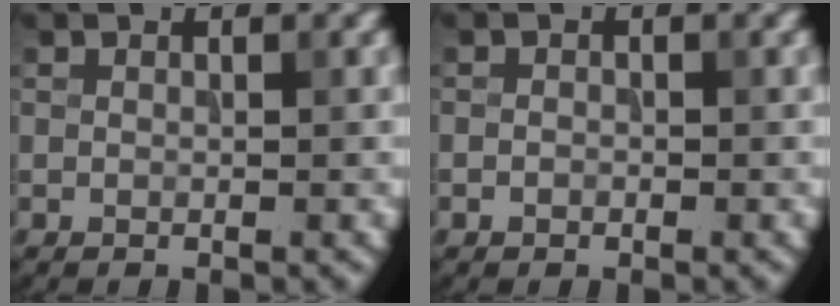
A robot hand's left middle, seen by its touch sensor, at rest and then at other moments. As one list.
[{"total": 0.6, "force": [-0.3, 0.5, 0.2], "torque": [-0.001, -0.002, -0.007]}]